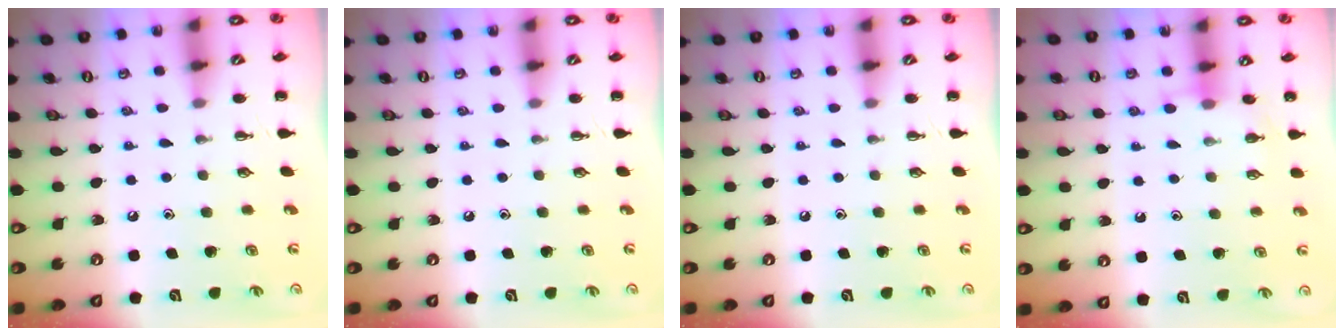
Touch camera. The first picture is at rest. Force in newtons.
{"total": 0.0}
{"total": 0.0}
{"total": 6.0, "press": 5.9, "slide": 1.3}